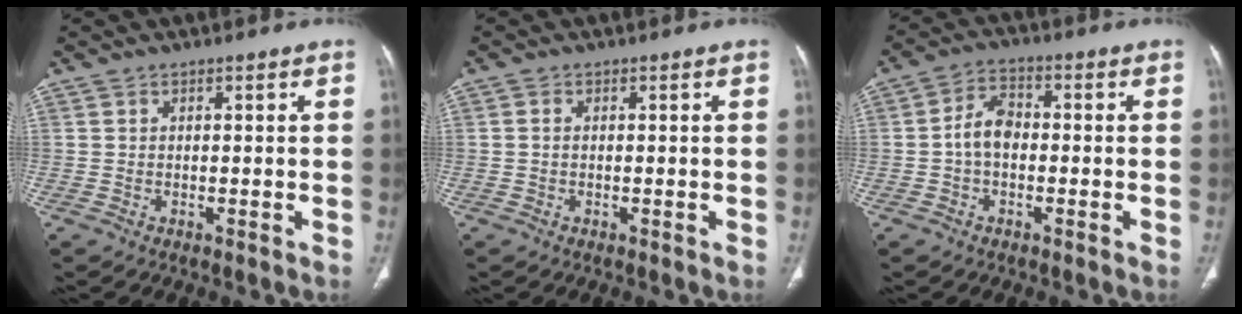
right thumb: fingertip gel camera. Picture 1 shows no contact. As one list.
[{"total": 0.6, "force": [-0.1, 0.4, 0.4], "torque": [-0.002, 0.002, -0.005]}, {"total": 5.6, "force": [-0.8, 3.8, 4.1], "torque": [-0.058, 0.022, -0.024]}]